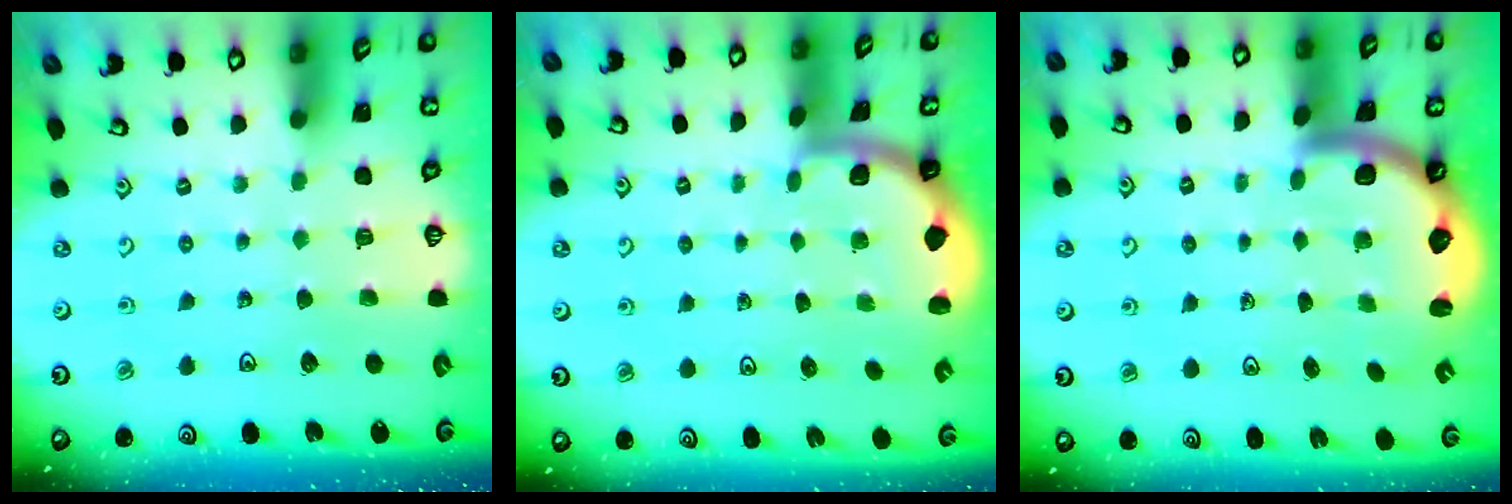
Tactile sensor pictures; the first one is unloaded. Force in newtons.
{"total": 1.6, "press": 1.6, "slide": 0.1}
{"total": 2.8, "press": 2.8, "slide": 0.5}